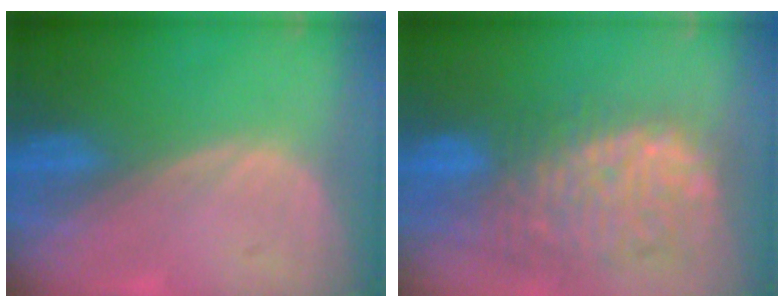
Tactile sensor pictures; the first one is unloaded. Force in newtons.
{"total": 13.1, "press": 11.2, "slide": 6.8}